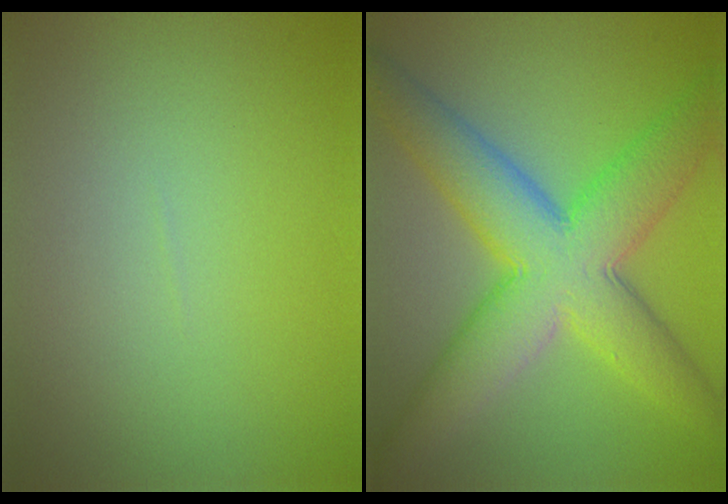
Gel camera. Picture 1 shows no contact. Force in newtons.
{"total": 10.2, "press": 10.2, "slide": 0.2}